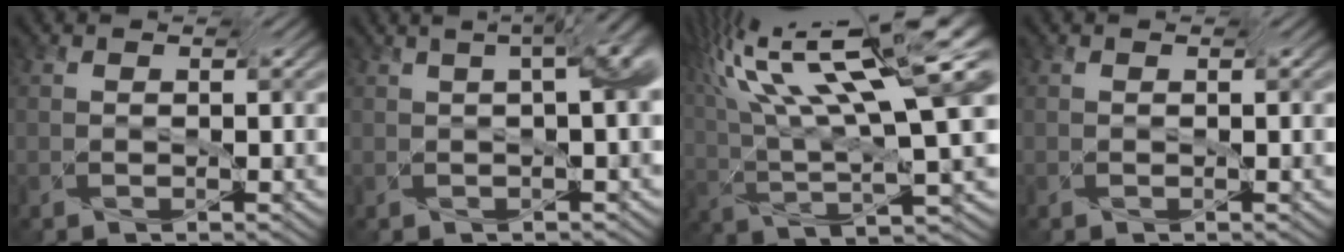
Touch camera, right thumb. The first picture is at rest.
{"total": 8.4, "force": [1.7, 3.1, 7.7], "torque": [-0.063, 0.050, 0.010]}
{"total": 15.6, "force": [6.8, 4.9, 13.2], "torque": [-0.252, 0.028, 0.125]}
{"total": 0.0}